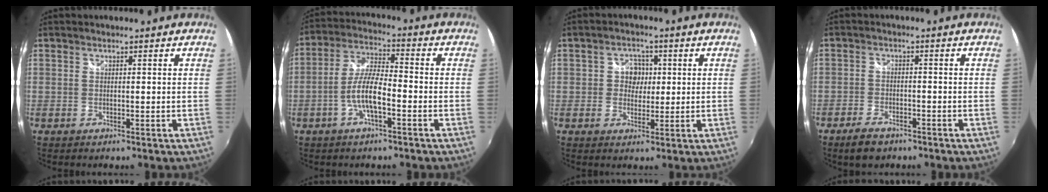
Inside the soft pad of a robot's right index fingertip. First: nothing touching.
{"total": 7.9, "force": [-3.1, 2.1, 6.9], "torque": [-0.148, 0.007, -0.057]}
{"total": 4.1, "force": [0.3, 3.8, 1.5], "torque": [-0.019, 0.010, 0.000]}
{"total": 5.6, "force": [-4.1, 2.7, 2.5], "torque": [-0.068, 0.001, -0.070]}